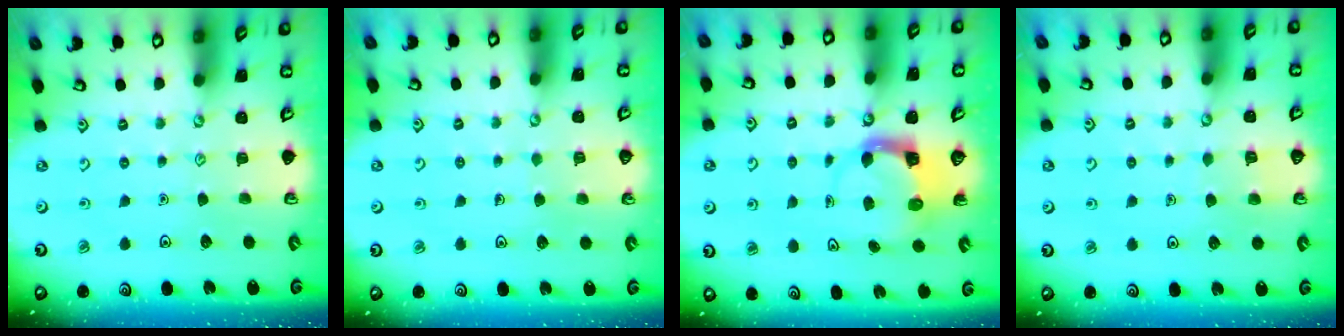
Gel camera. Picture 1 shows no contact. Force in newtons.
{"total": 3.5, "press": 3.5, "slide": 0.3}
{"total": 3.7, "press": 3.7, "slide": 0.6}
{"total": 3.9, "press": 3.8, "slide": 0.3}